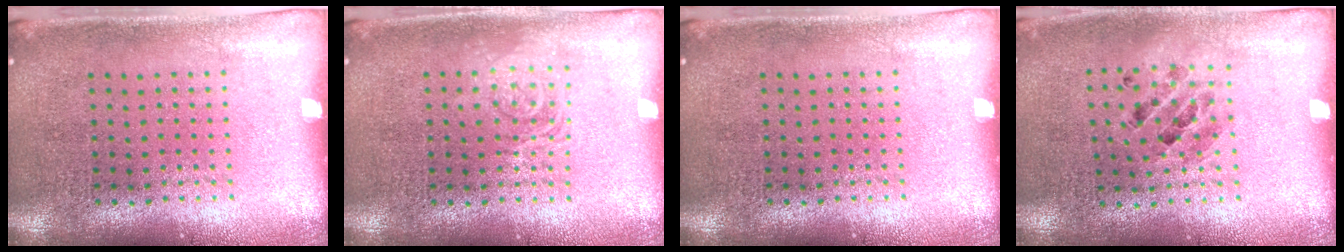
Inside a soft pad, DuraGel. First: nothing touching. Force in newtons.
{"total": 2.0, "press": 2.0, "slide": 0.3}
{"total": 0.0}
{"total": 0.8, "press": 0.8, "slide": 0.0}